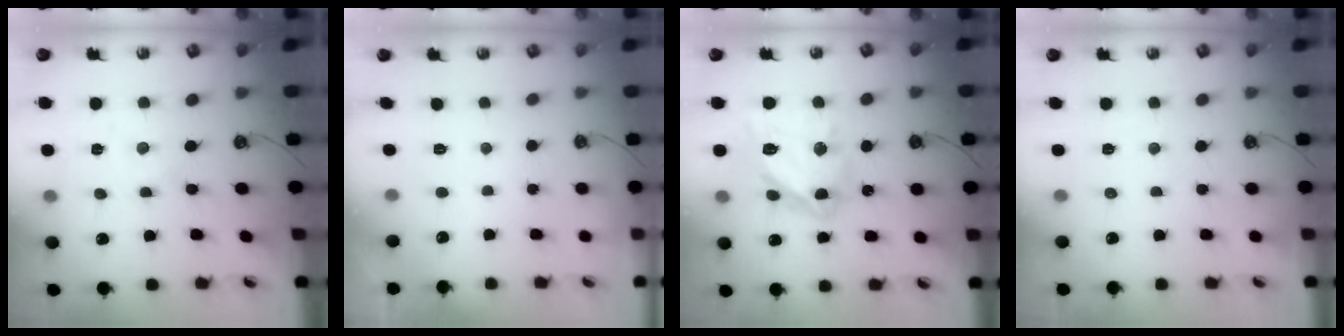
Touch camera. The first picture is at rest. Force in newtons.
{"total": 0.0}
{"total": 17.8, "press": 17.7, "slide": 1.7}
{"total": 2.9, "press": 2.9, "slide": 0.3}